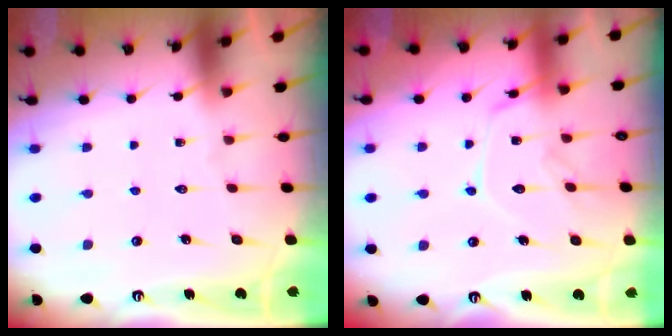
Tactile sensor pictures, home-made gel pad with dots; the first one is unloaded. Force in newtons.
{"total": 13.0, "press": 13.0, "slide": 0.8}